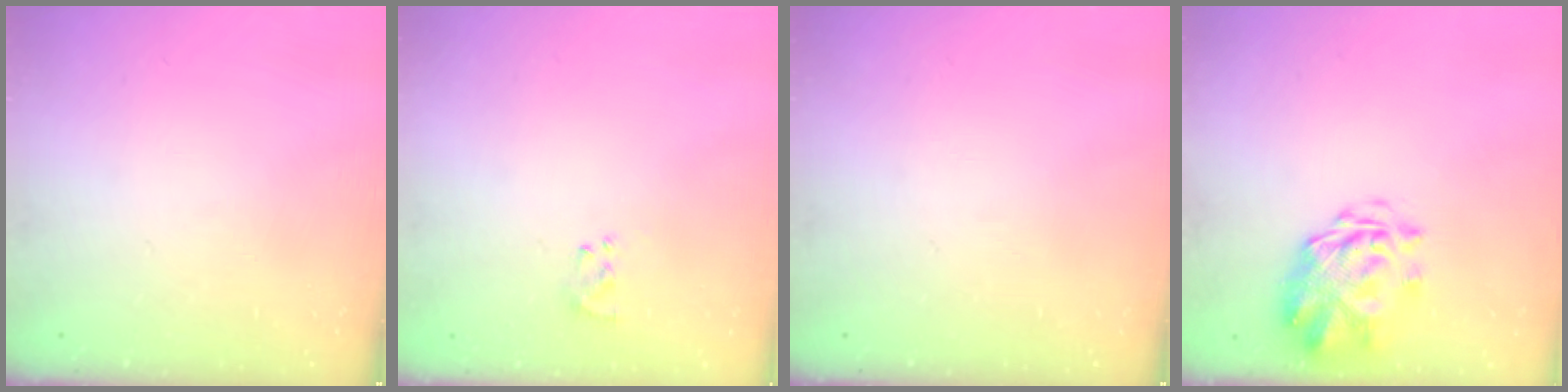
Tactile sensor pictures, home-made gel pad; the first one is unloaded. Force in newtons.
{"total": 2.6, "press": 2.3, "slide": 1.3}
{"total": 0.0}
{"total": 3.5, "press": 3.1, "slide": 1.5}